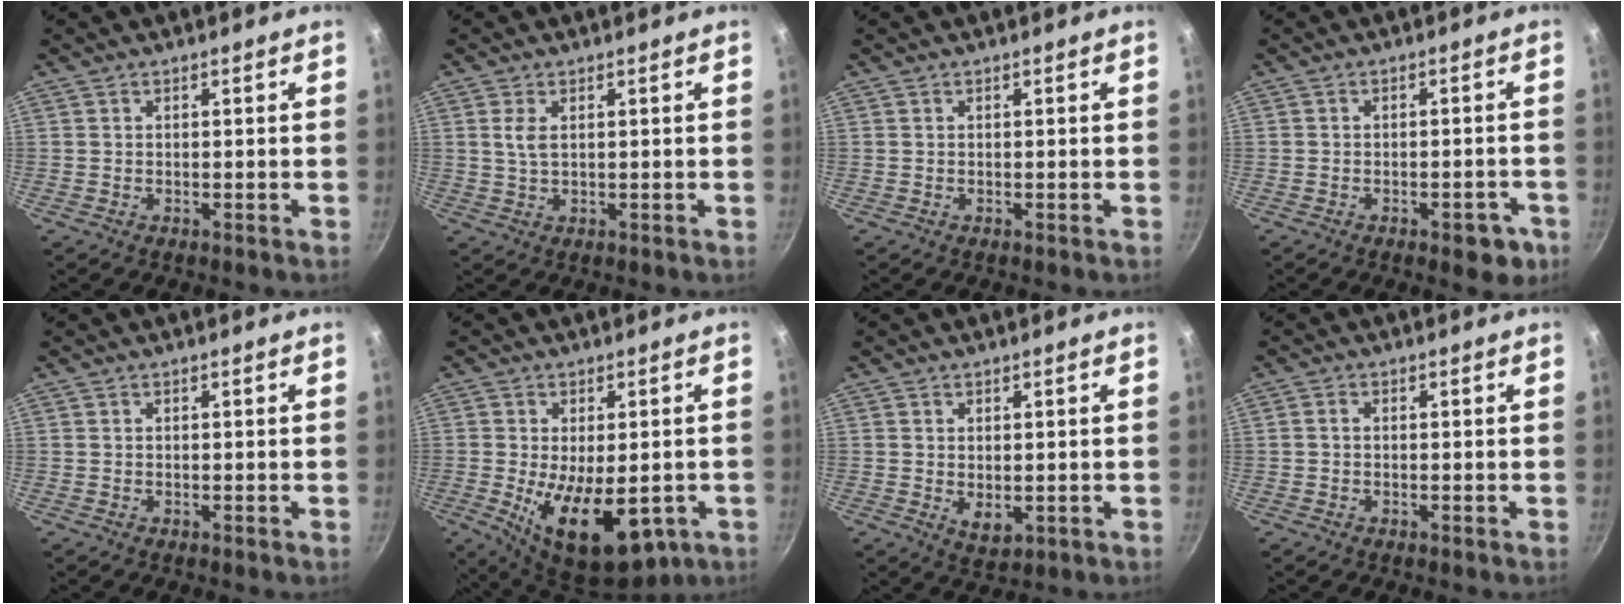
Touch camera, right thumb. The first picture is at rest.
{"total": 2.8, "force": [0.8, 1.3, 2.3], "torque": [-0.047, -0.004, 0.018]}
{"total": 0.0}
{"total": 5.6, "force": [-2.8, 2.9, 3.9], "torque": [-0.027, 0.024, -0.025]}
{"total": 0.0}
{"total": 16.4, "force": [-4.4, 8.3, 13.5], "torque": [-0.187, -0.017, -0.046]}
{"total": 3.8, "force": [-0.1, 2.4, 3.0], "torque": [-0.046, -0.016, 0.004]}
{"total": 1.0, "force": [-0.1, 0.8, 0.6], "torque": [-0.011, 0.007, -0.003]}